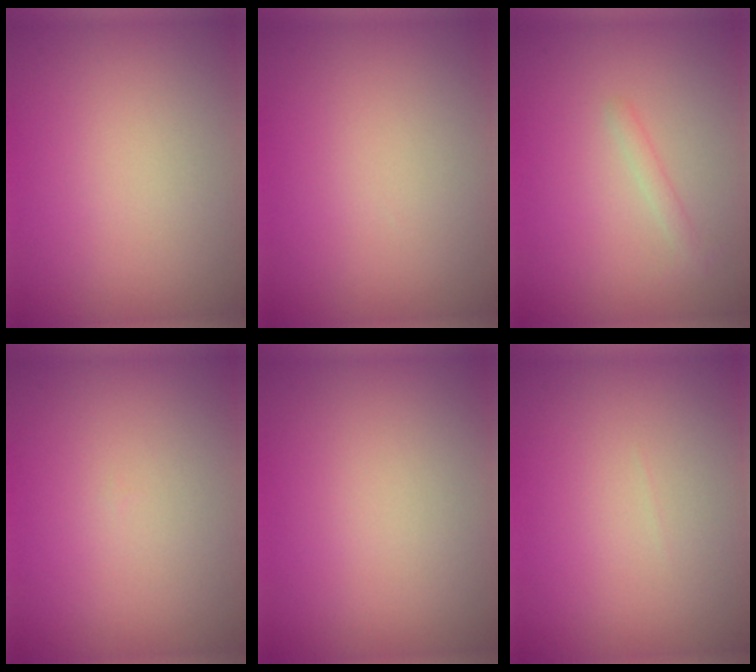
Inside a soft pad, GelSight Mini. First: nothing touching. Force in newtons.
{"total": 0.0}
{"total": 1.1, "press": 1.1, "slide": 0.0}
{"total": 0.0}
{"total": 0.0}
{"total": 0.0}